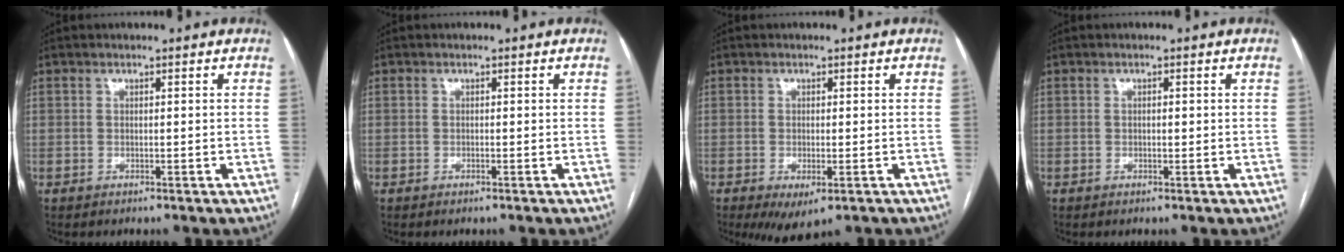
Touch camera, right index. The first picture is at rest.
{"total": 0.0}
{"total": 5.1, "force": [-2.7, 1.8, 3.8], "torque": [-0.055, -0.012, -0.035]}
{"total": 0.9, "force": [0.0, 0.4, 0.8], "torque": [-0.014, 0.001, 0.001]}